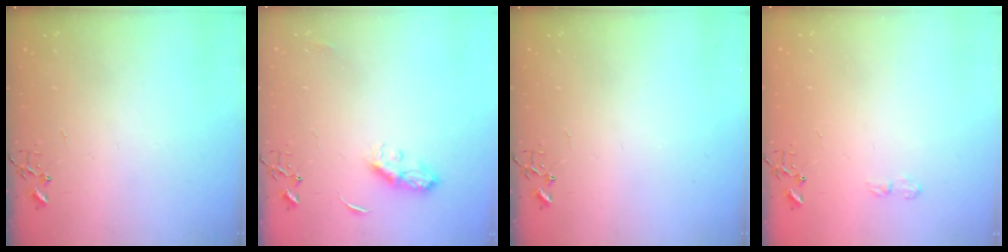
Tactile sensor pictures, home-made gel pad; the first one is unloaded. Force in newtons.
{"total": 7.2, "press": 7.2, "slide": 0.3}
{"total": 0.0}
{"total": 6.4, "press": 6.4, "slide": 0.9}